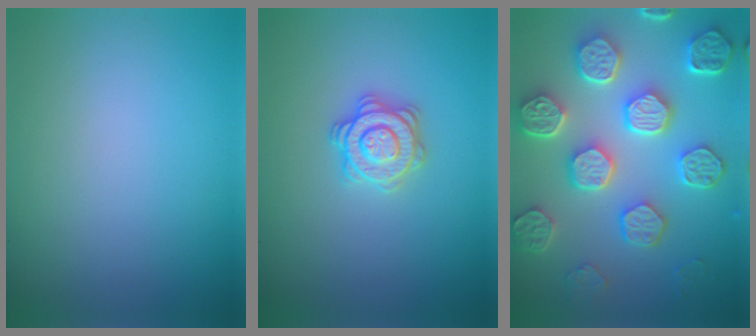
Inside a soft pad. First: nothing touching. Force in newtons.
{"total": 2.8, "press": 2.8, "slide": 0.2}
{"total": 8.5, "press": 6.6, "slide": 5.3}